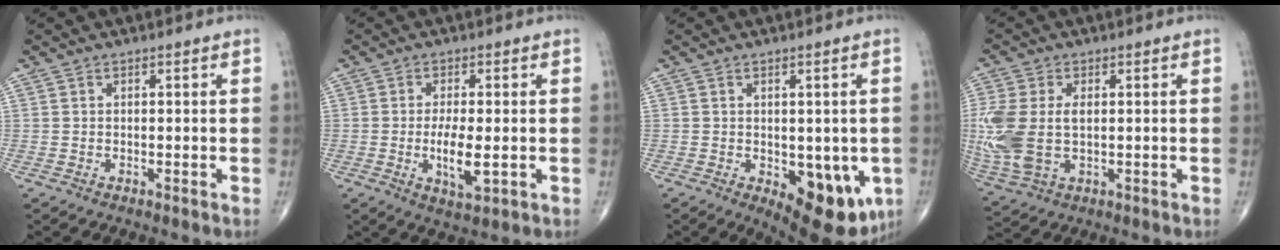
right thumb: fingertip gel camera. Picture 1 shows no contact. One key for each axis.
{"total": 6.7, "fx": -1.1, "fy": 2.2, "fz": 6.2, "tx": -0.116, "ty": -0.014, "tz": -0.018}
{"total": 13.2, "fx": -3.7, "fy": 6.5, "fz": 10.8, "tx": -0.116, "ty": -0.016, "tz": -0.035}
{"total": 14.0, "fx": 0.1, "fy": 8.6, "fz": 11.0, "tx": -0.290, "ty": -0.004, "tz": 0.013}